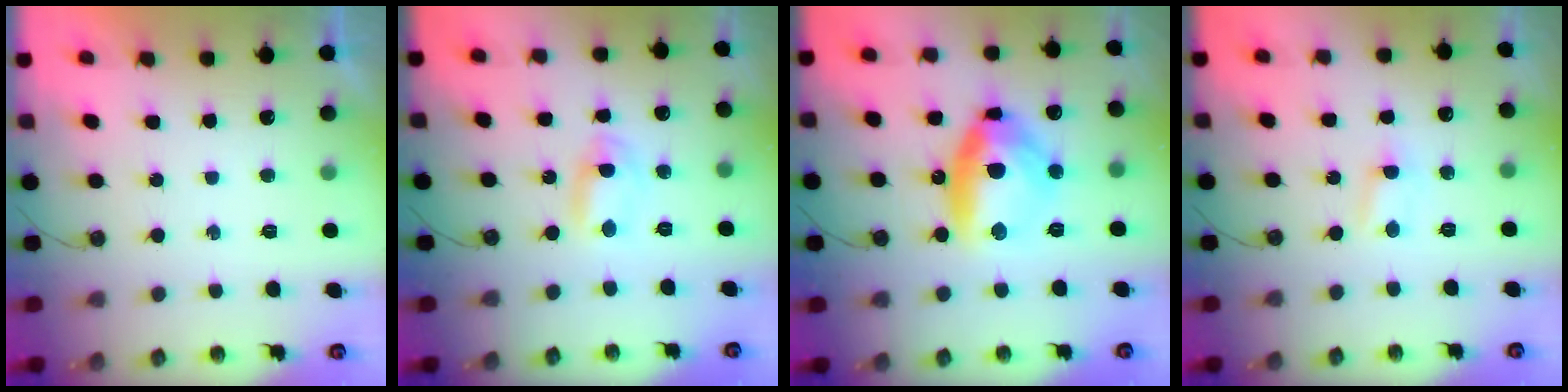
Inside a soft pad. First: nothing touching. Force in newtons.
{"total": 2.1, "press": 1.7, "slide": 1.2}
{"total": 14.4, "press": 14.2, "slide": 2.4}
{"total": 2.1, "press": 2.1, "slide": 0.3}